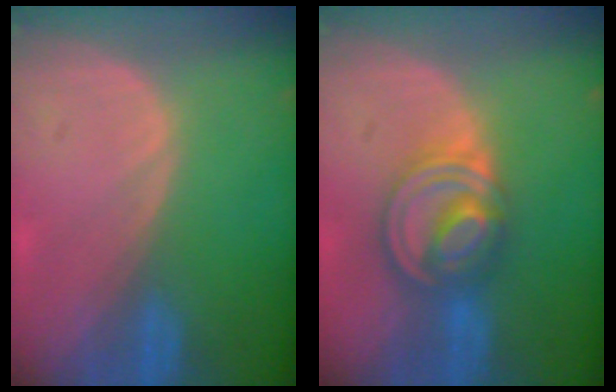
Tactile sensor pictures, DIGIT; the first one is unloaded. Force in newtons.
{"total": 8.1, "press": 6.9, "slide": 4.2}